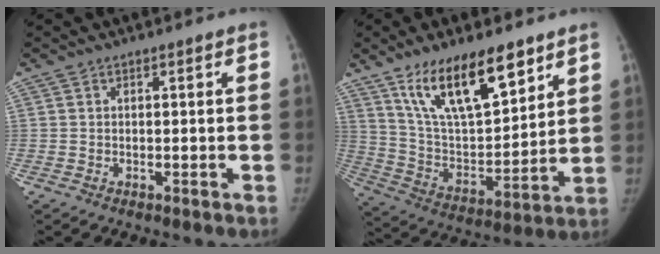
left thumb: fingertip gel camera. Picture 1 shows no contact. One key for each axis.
{"total": 19.2, "fx": 12.1, "fy": 7.5, "fz": 12.8, "tx": -0.180, "ty": -0.061, "tz": 0.227}